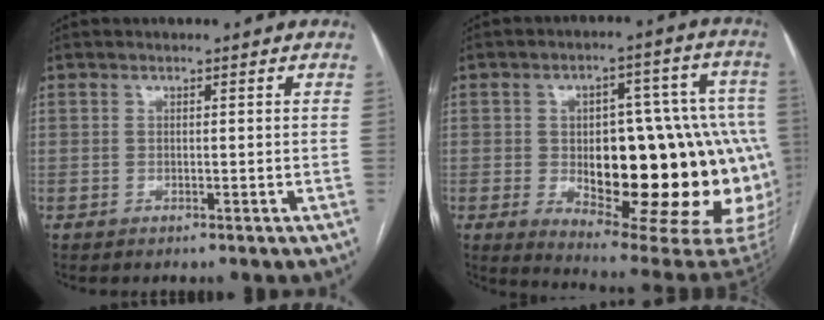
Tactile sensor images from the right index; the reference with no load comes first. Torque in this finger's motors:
{"motor_torque": [1.45, -0.69, 0.87, 0.21]}